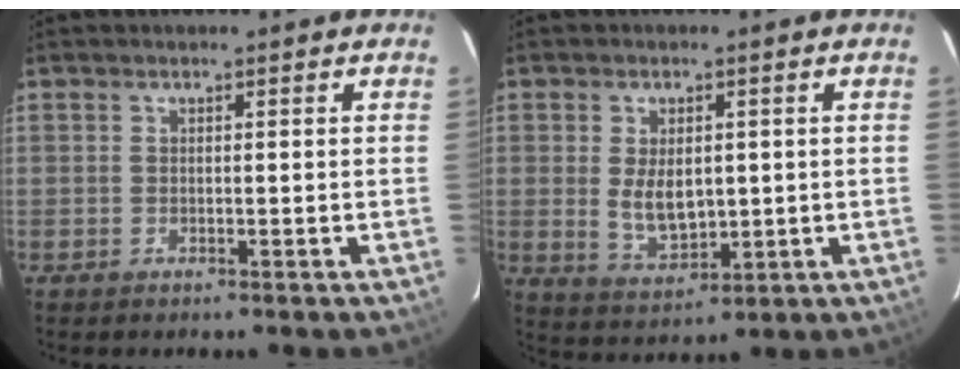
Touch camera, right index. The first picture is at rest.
{"total": 7.3, "force": [0.4, 4.3, 5.9], "torque": [-0.114, -0.006, 0.019]}